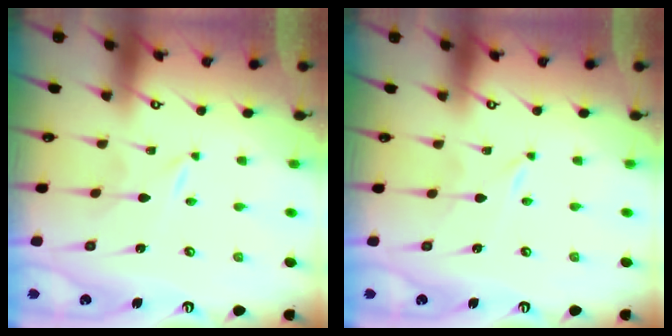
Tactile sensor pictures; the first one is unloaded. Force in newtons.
{"total": 0.0}